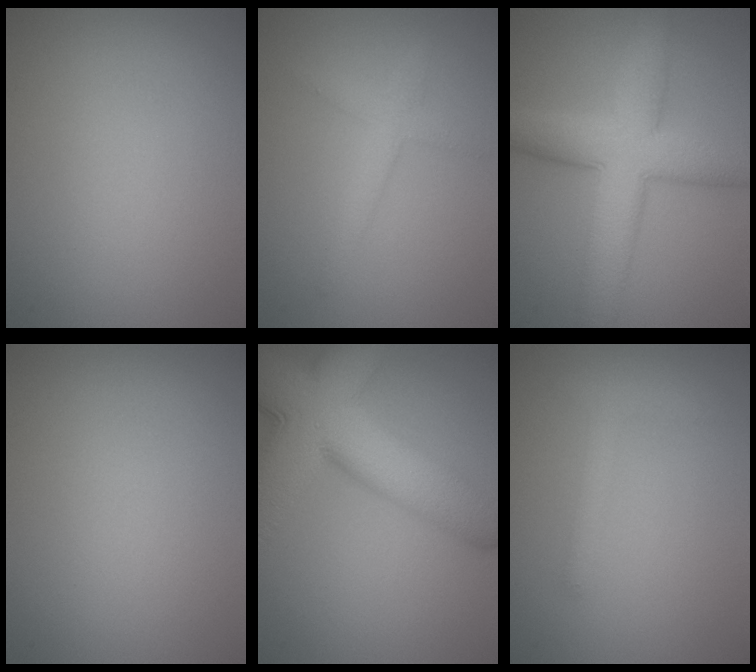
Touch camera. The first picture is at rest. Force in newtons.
{"total": 2.0, "press": 2.0, "slide": 0.1}
{"total": 7.6, "press": 7.6, "slide": 0.2}
{"total": 0.0}
{"total": 13.2, "press": 13.2, "slide": 0.5}
{"total": 1.3, "press": 1.3, "slide": 0.0}